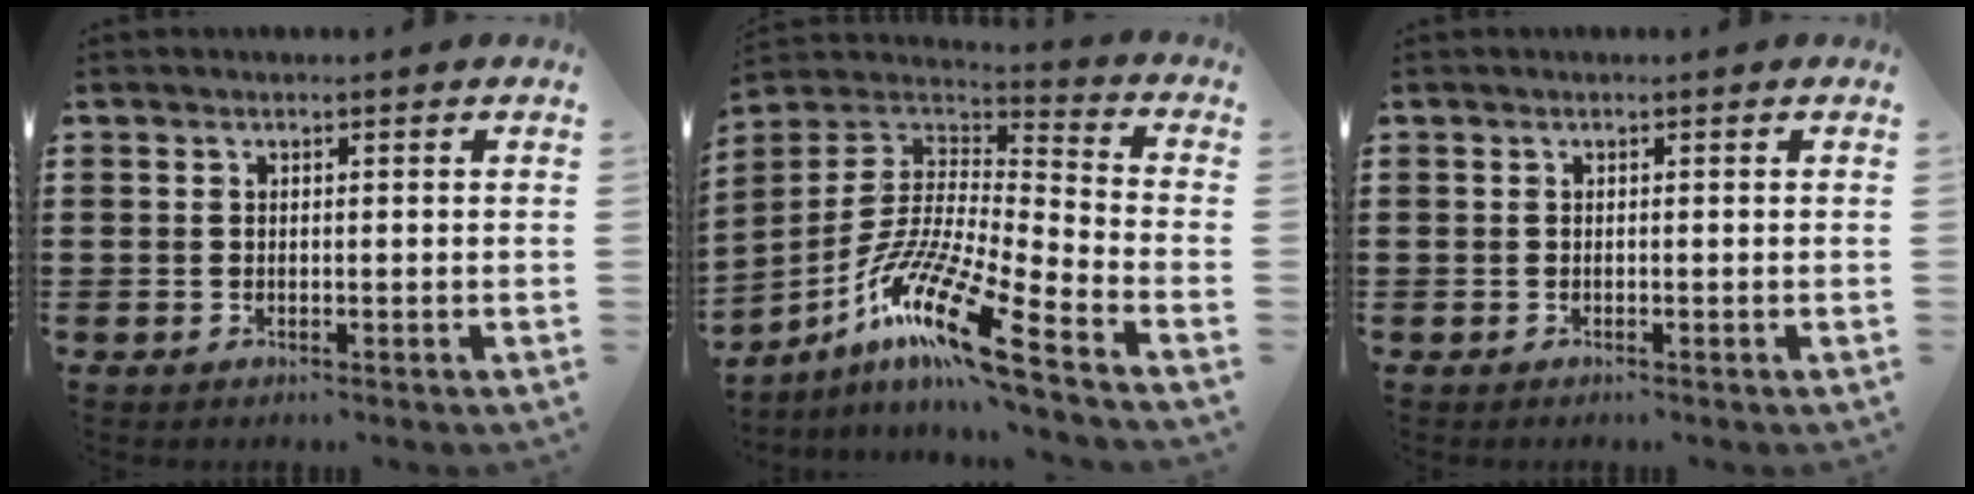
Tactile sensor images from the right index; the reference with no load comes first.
{"total": 14.1, "force": [-9.5, 1.0, 10.5], "torque": [-0.209, -0.003, -0.183]}
{"total": 0.0}